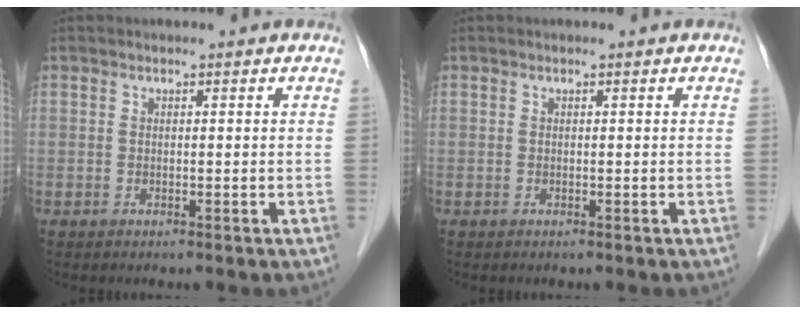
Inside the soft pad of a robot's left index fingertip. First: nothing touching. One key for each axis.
{"total": 0.0}